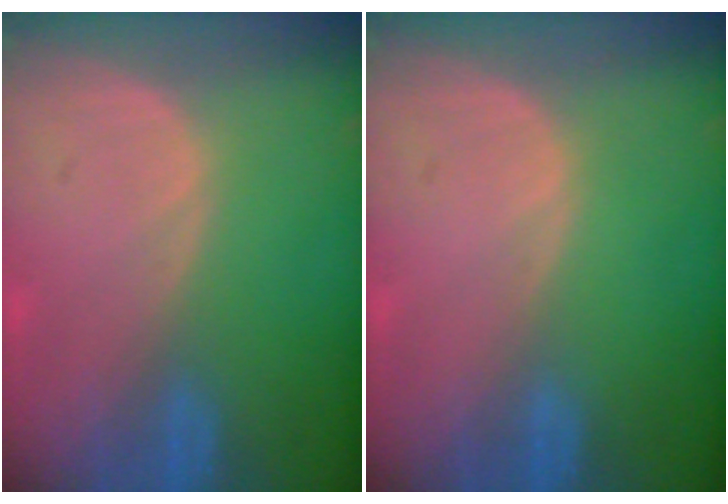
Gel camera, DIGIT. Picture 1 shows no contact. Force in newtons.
{"total": 0.0}